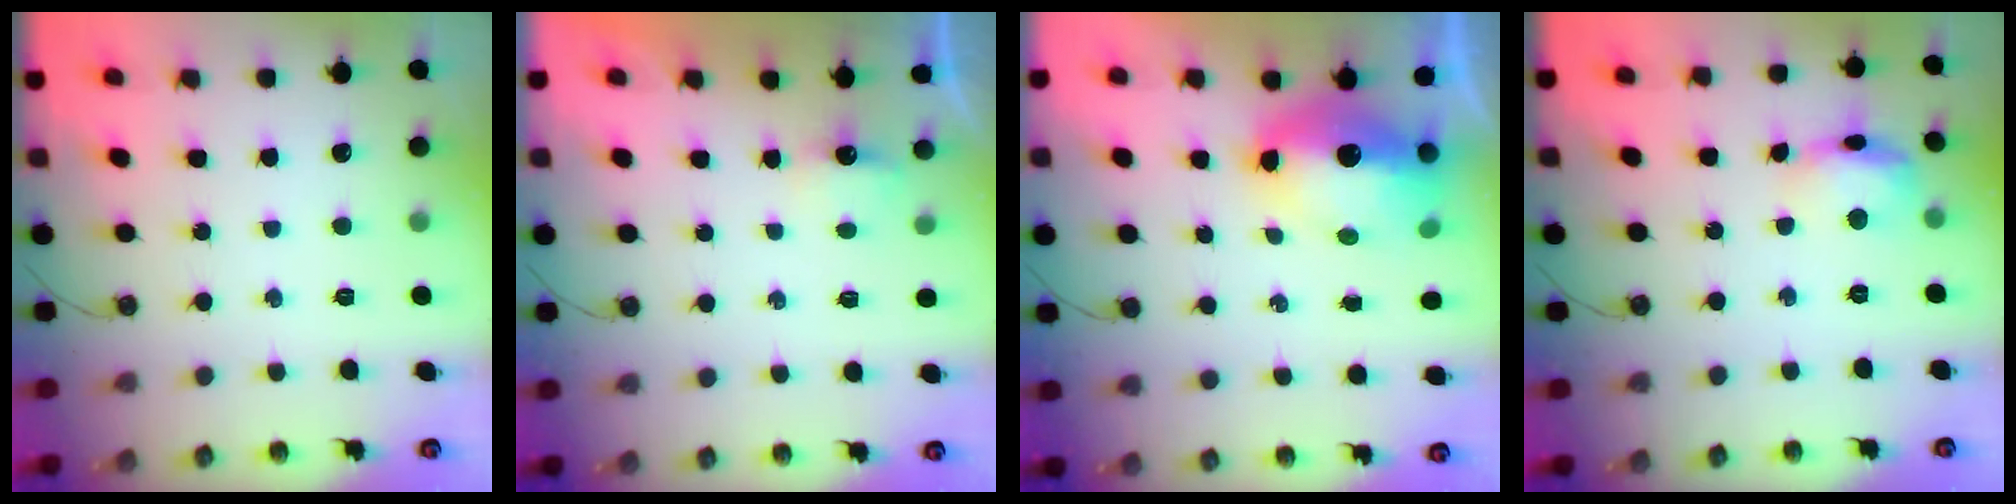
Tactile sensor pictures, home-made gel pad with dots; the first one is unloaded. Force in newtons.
{"total": 2.6, "press": 2.6, "slide": 0.4}
{"total": 12.3, "press": 12.2, "slide": 1.3}
{"total": 14.0, "press": 9.7, "slide": 10.0}